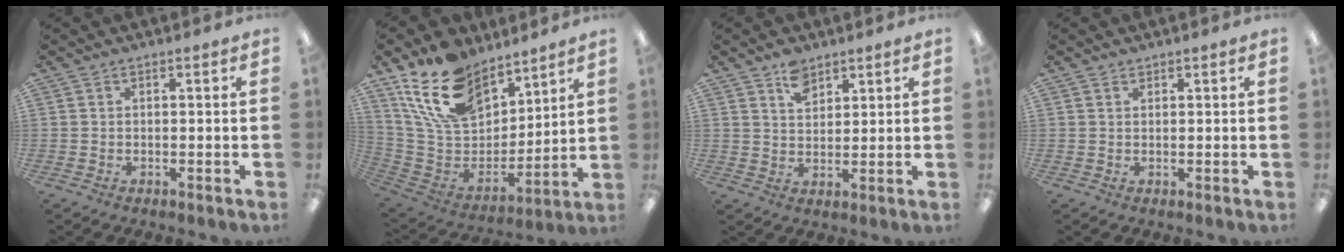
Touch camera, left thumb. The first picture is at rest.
{"total": 18.7, "force": [12.7, 10.6, 8.6], "torque": [-0.185, -0.061, 0.242]}
{"total": 5.8, "force": [4.2, 3.4, 2.3], "torque": [-0.033, -0.015, 0.076]}
{"total": 0.8, "force": [0.7, 0.3, 0.1], "torque": [-0.003, 0.000, 0.014]}